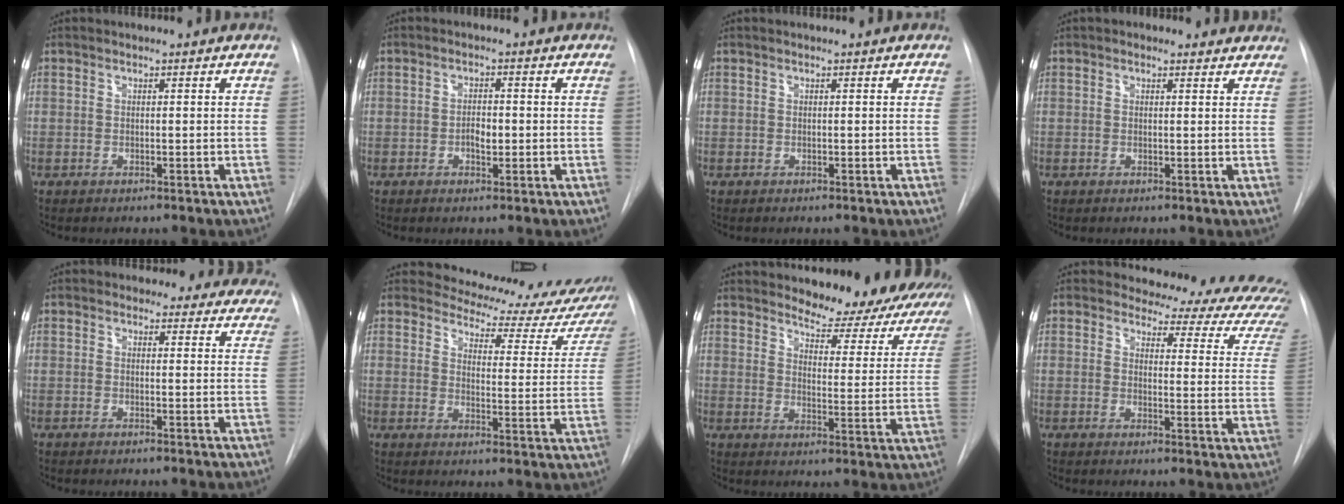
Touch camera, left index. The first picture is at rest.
{"total": 2.4, "force": [-1.4, 0.9, 1.8], "torque": [-0.028, -0.003, -0.020]}
{"total": 0.0}
{"total": 2.3, "force": [1.7, 1.4, 0.5], "torque": [0.005, 0.002, 0.003]}
{"total": 11.3, "force": [10.2, 4.8, 0.6], "torque": [0.036, -0.023, 0.080]}
{"total": 17.8, "force": [16.5, 5.3, 4.4], "torque": [-0.025, -0.072, 0.163]}
{"total": 18.6, "force": [16.7, 5.0, 6.6], "torque": [-0.059, -0.074, 0.181]}
{"total": 14.8, "force": [13.7, 4.2, 3.6], "torque": [-0.007, -0.082, 0.112]}